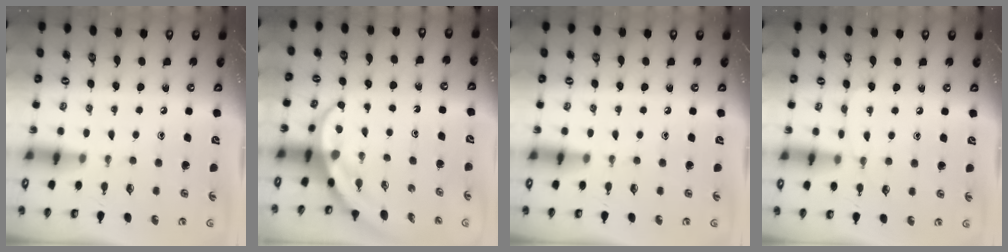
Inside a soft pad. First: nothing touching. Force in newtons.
{"total": 4.0, "press": 4.0, "slide": 0.4}
{"total": 0.0}
{"total": 6.4, "press": 6.3, "slide": 0.7}